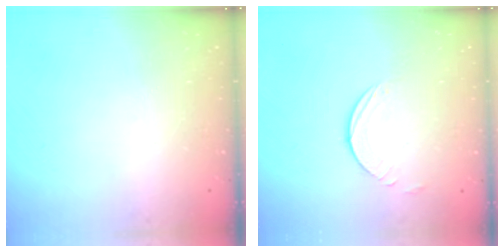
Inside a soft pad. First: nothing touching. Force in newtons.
{"total": 2.8, "press": 2.8, "slide": 0.2}